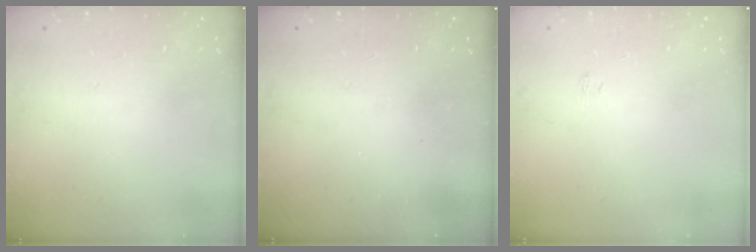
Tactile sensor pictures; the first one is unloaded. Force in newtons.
{"total": 2.2, "press": 2.1, "slide": 0.7}
{"total": 1.8, "press": 1.4, "slide": 1.1}